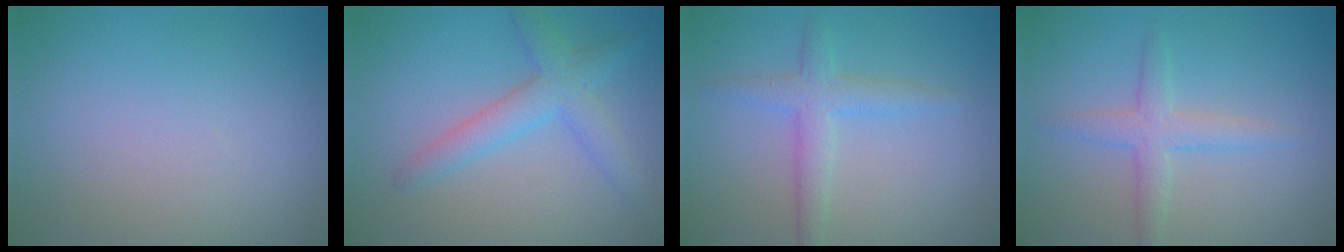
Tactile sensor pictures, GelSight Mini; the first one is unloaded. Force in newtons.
{"total": 3.5, "press": 3.5, "slide": 0.2}
{"total": 2.7, "press": 2.7, "slide": 0.1}
{"total": 2.7, "press": 2.7, "slide": 0.1}